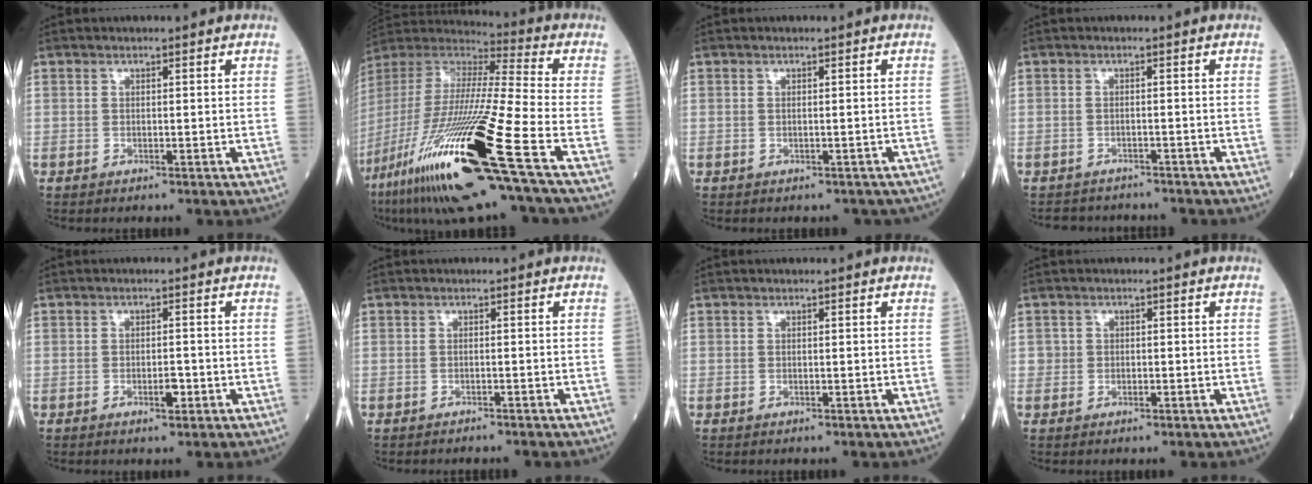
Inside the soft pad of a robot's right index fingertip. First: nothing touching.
{"total": 30.8, "force": [-15.4, 1.4, 26.6], "torque": [-0.548, -0.071, -0.291]}
{"total": 2.4, "force": [-1.8, 1.3, 0.8], "torque": [-0.006, 0.011, -0.016]}
{"total": 4.6, "force": [-4.3, 1.7, 0.3], "torque": [-0.003, 0.000, -0.060]}
{"total": 2.2, "force": [-0.9, 0.7, 1.9], "torque": [-0.030, 0.001, -0.012]}
{"total": 2.3, "force": [-2.2, 0.2, 0.8], "torque": [-0.017, -0.002, -0.026]}
{"total": 0.0}
{"total": 1.2, "force": [-0.2, 1.2, 0.2], "torque": [0.002, 0.004, -0.004]}